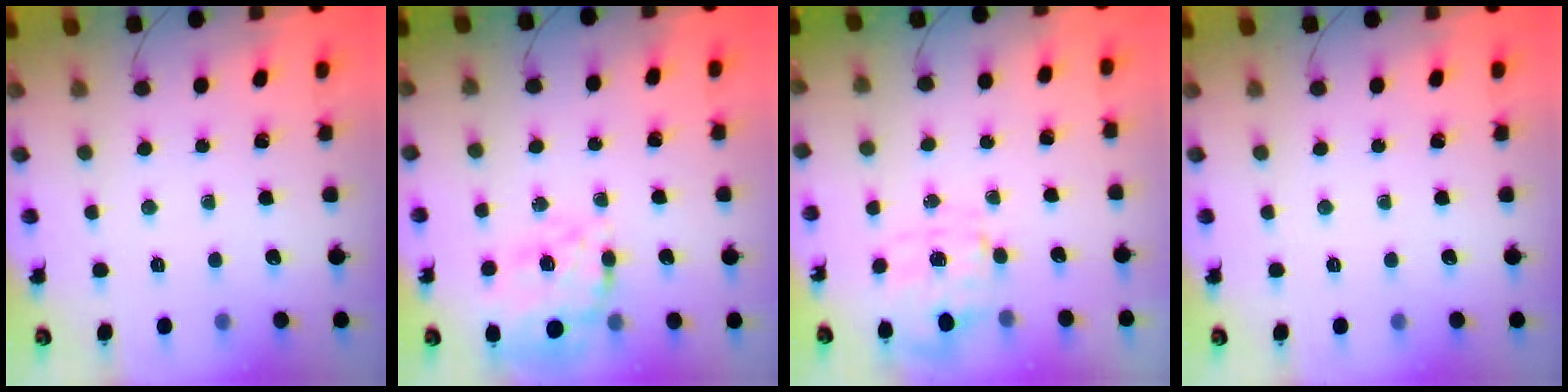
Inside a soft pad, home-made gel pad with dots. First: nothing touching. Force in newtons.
{"total": 14.3, "press": 13.7, "slide": 3.9}
{"total": 3.6, "press": 3.6, "slide": 0.7}
{"total": 0.0}